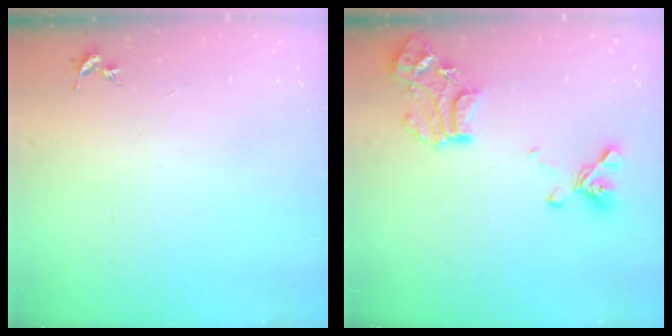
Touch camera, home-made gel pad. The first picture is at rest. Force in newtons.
{"total": 16.4, "press": 16.4, "slide": 1.4}